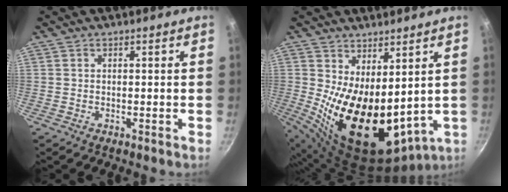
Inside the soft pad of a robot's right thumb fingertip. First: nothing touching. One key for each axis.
{"total": 18.1, "fx": 2.2, "fy": 9.7, "fz": 15.1, "tx": -0.222, "ty": -0.045, "tz": 0.065}